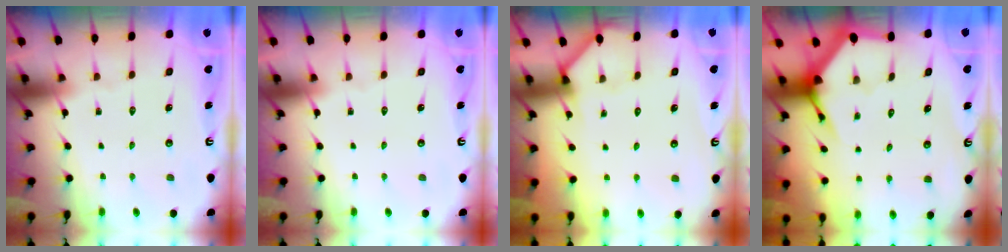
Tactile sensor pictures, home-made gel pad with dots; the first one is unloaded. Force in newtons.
{"total": 0.0}
{"total": 3.0, "press": 3.0, "slide": 0.2}
{"total": 3.7, "press": 3.6, "slide": 0.5}